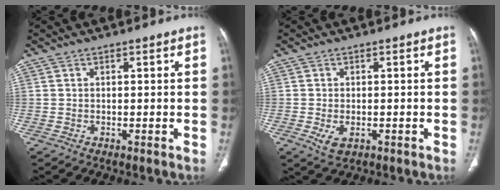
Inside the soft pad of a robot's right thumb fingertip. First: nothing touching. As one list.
[{"total": 3.4, "force": [-1.1, 1.9, 2.6], "torque": [-0.048, -0.001, -0.012]}]